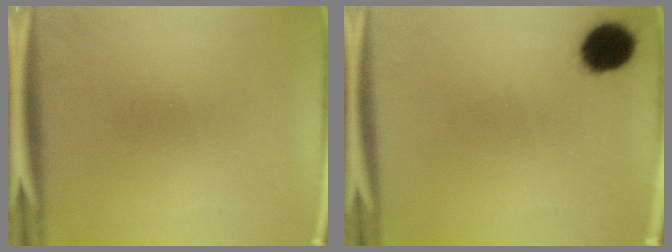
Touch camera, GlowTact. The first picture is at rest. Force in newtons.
{"total": 7.4}